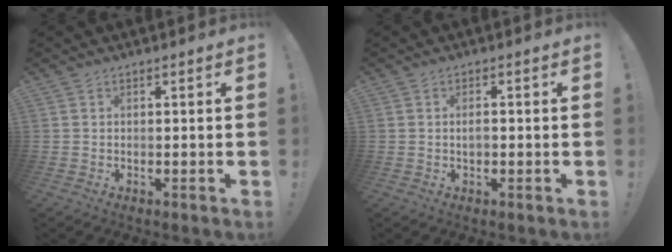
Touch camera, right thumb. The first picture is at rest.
{"total": 1.6, "force": [-0.1, 0.8, 1.3], "torque": [-0.018, 0.001, -0.004]}